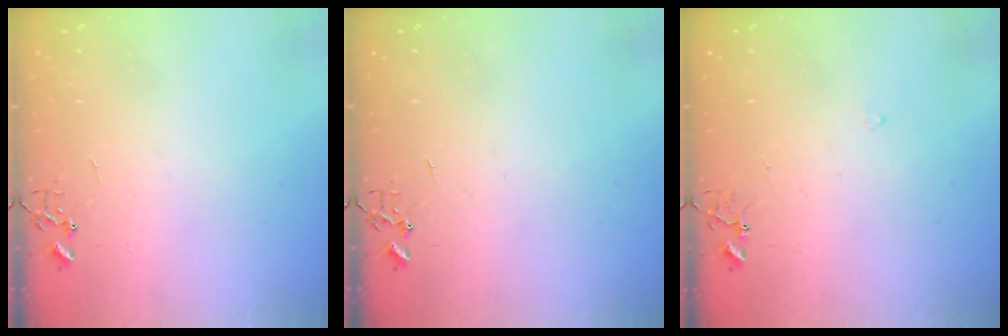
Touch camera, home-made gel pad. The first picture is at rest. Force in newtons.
{"total": 0.0}
{"total": 6.8, "press": 6.8, "slide": 0.5}